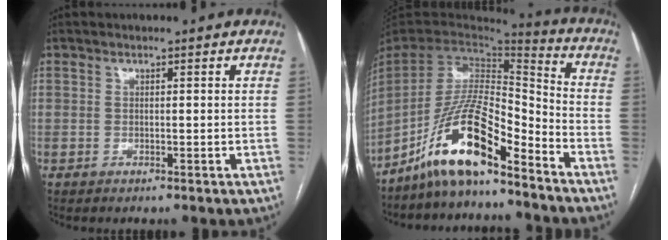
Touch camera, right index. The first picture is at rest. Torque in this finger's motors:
{"motor_torque": [1.13, -1.01, 0.62, 0.10]}